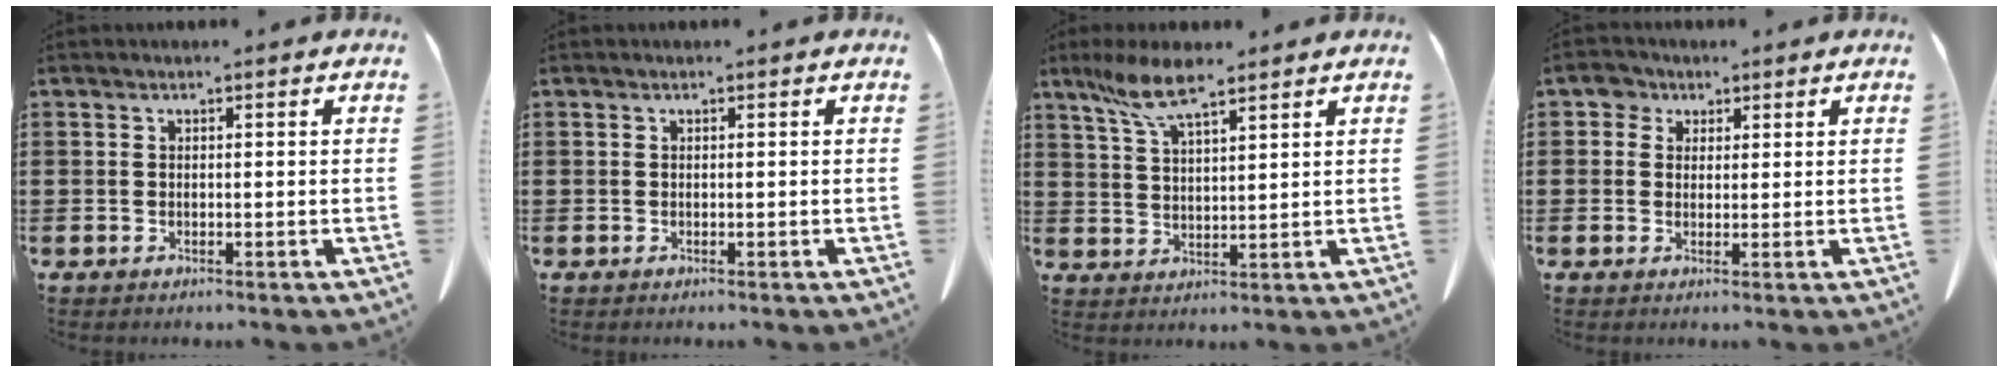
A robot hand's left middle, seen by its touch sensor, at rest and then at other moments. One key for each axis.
{"total": 0.0}
{"total": 7.2, "fx": 5.0, "fy": 1.6, "fz": 4.9, "tx": -0.116, "ty": -0.004, "tz": 0.090}
{"total": 3.0, "fx": 1.8, "fy": 2.3, "fz": 0.6, "tx": -0.016, "ty": 0.008, "tz": 0.030}